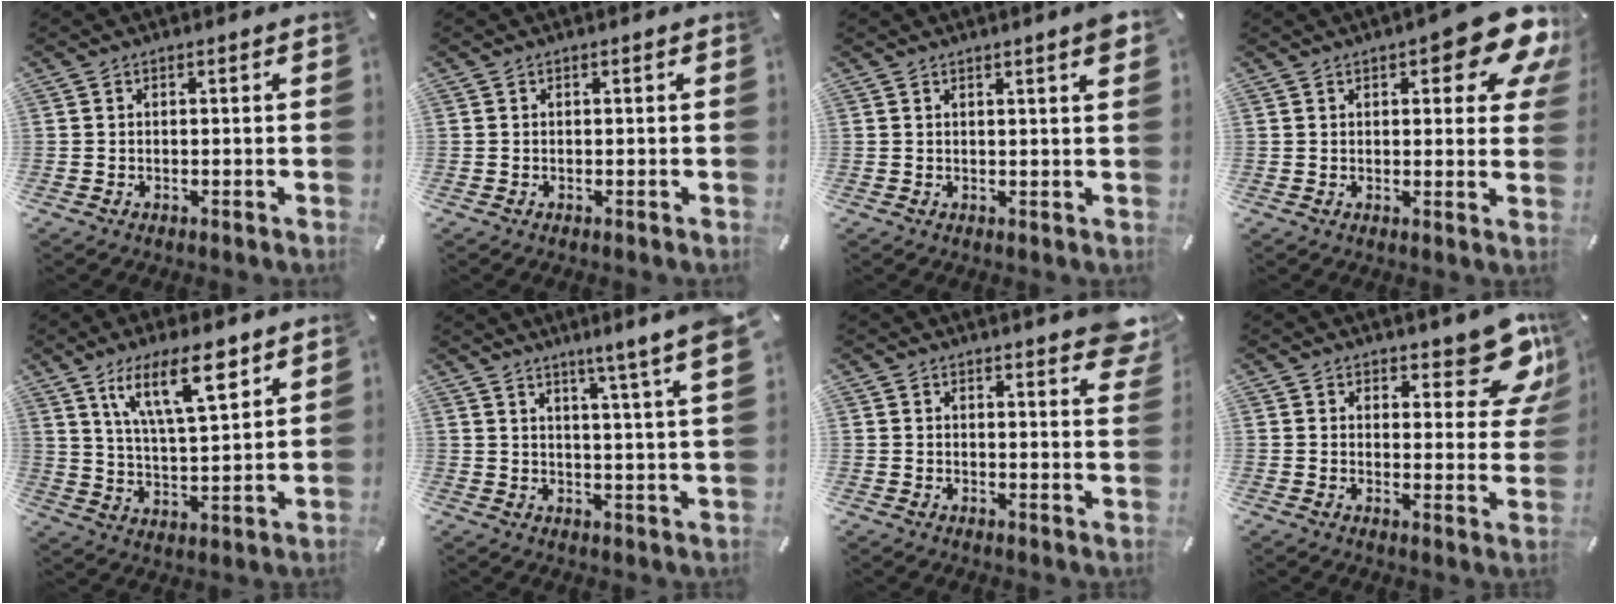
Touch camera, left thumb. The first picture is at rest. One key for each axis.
{"total": 0.0}
{"total": 3.0, "fx": 1.5, "fy": 0.2, "fz": 2.6, "tx": -0.042, "ty": -0.006, "tz": 0.025}
{"total": 12.7, "fx": 7.0, "fy": 4.6, "fz": 9.5, "tx": -0.117, "ty": -0.044, "tz": 0.114}
{"total": 14.9, "fx": 9.1, "fy": 5.2, "fz": 10.6, "tx": -0.185, "ty": -0.031, "tz": 0.156}
{"total": 7.8, "fx": 5.7, "fy": -1.1, "fz": 5.2, "tx": -0.077, "ty": -0.053, "tz": 0.086}
{"total": 5.5, "fx": 4.7, "fy": 1.6, "fz": 2.3, "tx": -0.019, "ty": -0.034, "tz": 0.080}
{"total": 11.1, "fx": 8.6, "fy": 4.6, "fz": 5.3, "tx": -0.042, "ty": -0.073, "tz": 0.148}